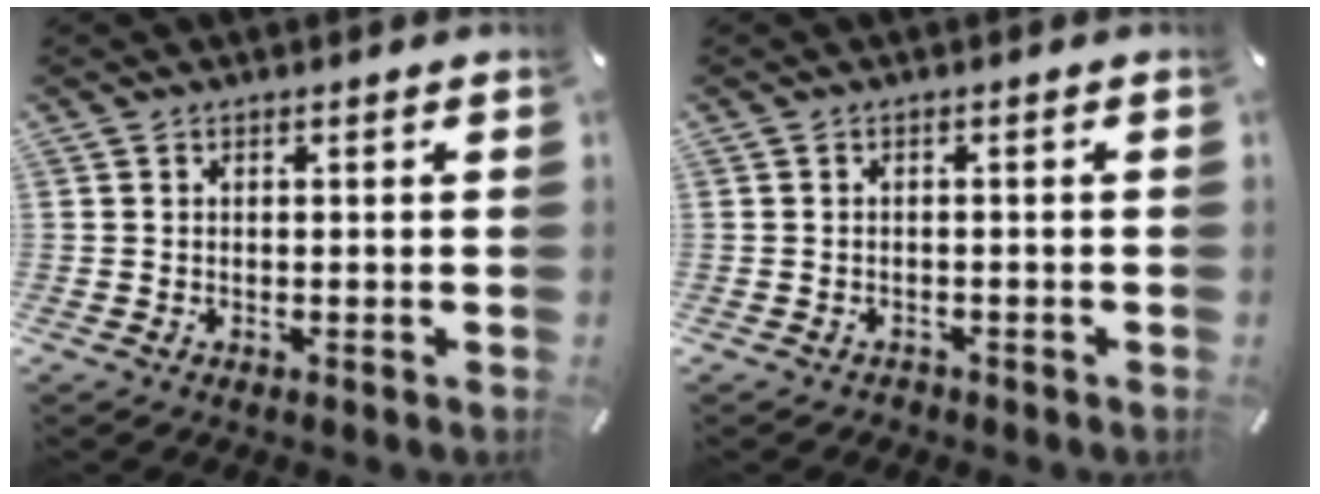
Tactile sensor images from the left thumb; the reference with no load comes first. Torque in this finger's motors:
{"motor_torque": [-0.32, -0.29, -0.04, 0.27, 0.00]}